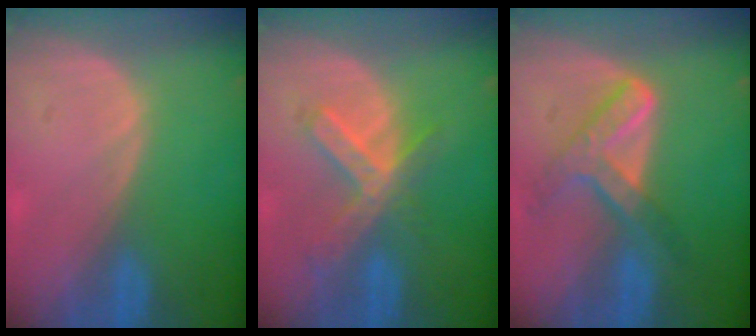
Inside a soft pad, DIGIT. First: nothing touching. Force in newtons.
{"total": 6.6, "press": 5.8, "slide": 3.1}
{"total": 7.2, "press": 6.0, "slide": 4.0}